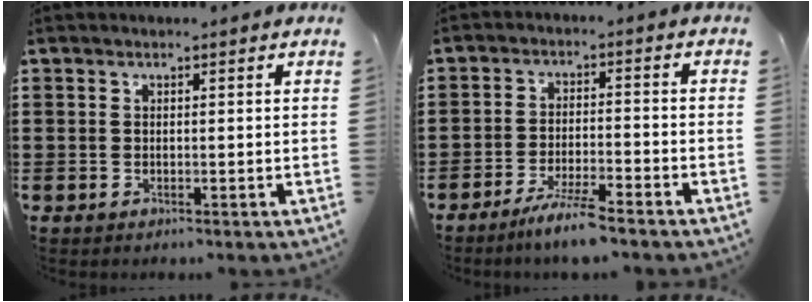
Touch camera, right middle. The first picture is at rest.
{"total": 4.9, "force": [-4.1, 0.0, 2.7], "torque": [-0.056, -0.009, -0.076]}